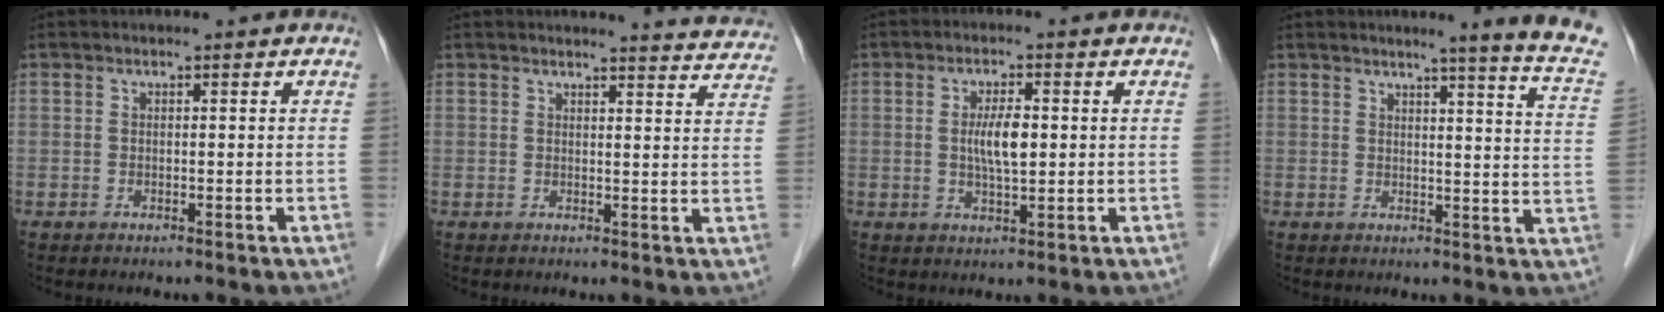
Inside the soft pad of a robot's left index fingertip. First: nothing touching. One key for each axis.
{"total": 8.6, "fx": 8.6, "fy": 0.5, "fz": 0.7, "tx": 0.009, "ty": -0.037, "tz": 0.070}
{"total": 4.7, "fx": 0.3, "fy": 1.2, "fz": 4.5, "tx": -0.088, "ty": 0.003, "tz": 0.005}
{"total": 10.6, "fx": 9.1, "fy": -1.4, "fz": 5.1, "tx": -0.057, "ty": -0.056, "tz": 0.080}